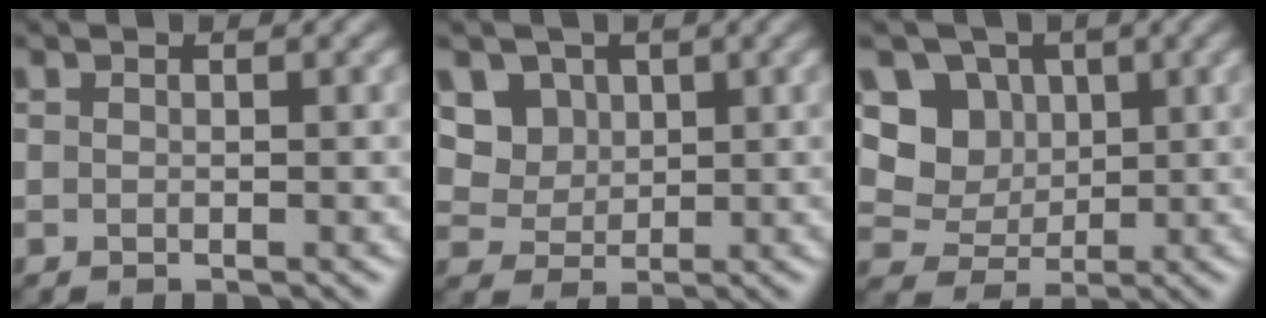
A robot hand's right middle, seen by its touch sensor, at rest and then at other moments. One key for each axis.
{"total": 4.5, "fx": 2.2, "fy": 3.6, "fz": 1.6, "tx": -0.046, "ty": -0.011, "tz": 0.052}
{"total": 4.6, "fx": 1.4, "fy": 4.0, "fz": 1.8, "tx": -0.041, "ty": -0.011, "tz": 0.019}